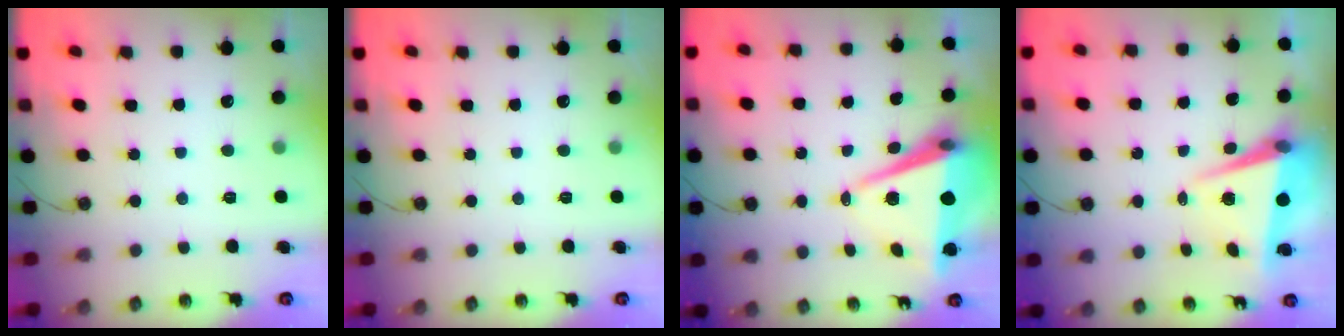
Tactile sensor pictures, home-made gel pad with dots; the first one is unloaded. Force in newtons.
{"total": 0.0}
{"total": 9.8, "press": 8.8, "slide": 4.2}
{"total": 7.5, "press": 7.2, "slide": 2.2}